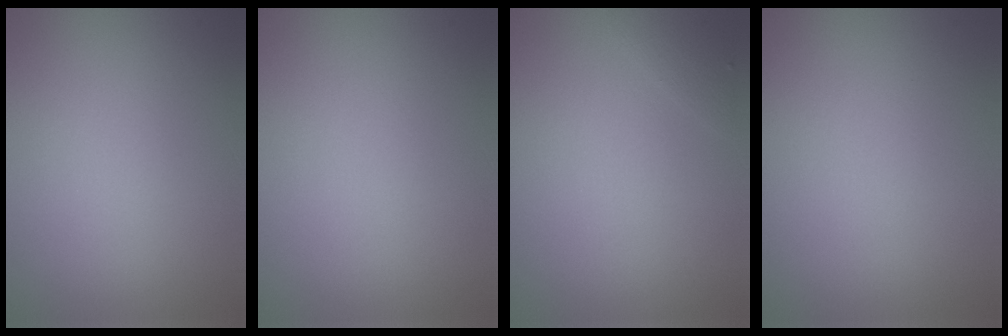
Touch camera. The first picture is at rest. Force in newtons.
{"total": 0.0}
{"total": 0.8, "press": 0.8, "slide": 0.1}
{"total": 0.0}